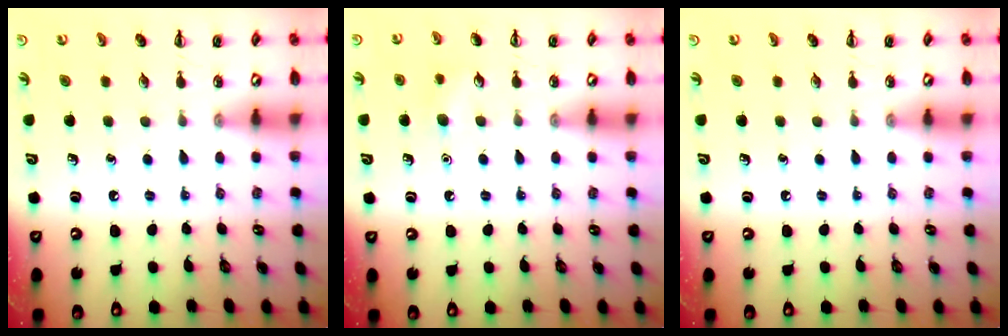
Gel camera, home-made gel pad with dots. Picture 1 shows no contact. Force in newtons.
{"total": 6.1, "press": 6.0, "slide": 1.4}
{"total": 0.0}